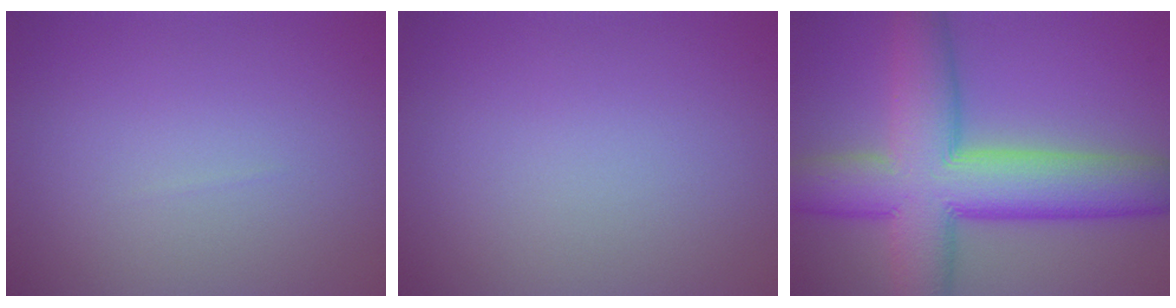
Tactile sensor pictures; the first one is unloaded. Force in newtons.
{"total": 0.0}
{"total": 12.6, "press": 12.6, "slide": 0.6}